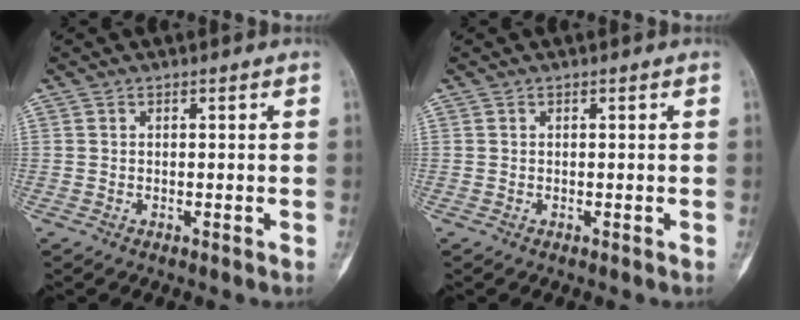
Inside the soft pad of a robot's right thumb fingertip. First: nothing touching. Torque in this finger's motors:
{"motor_torque": [0.00, 0.00, 0.14, -0.02, 0.00]}